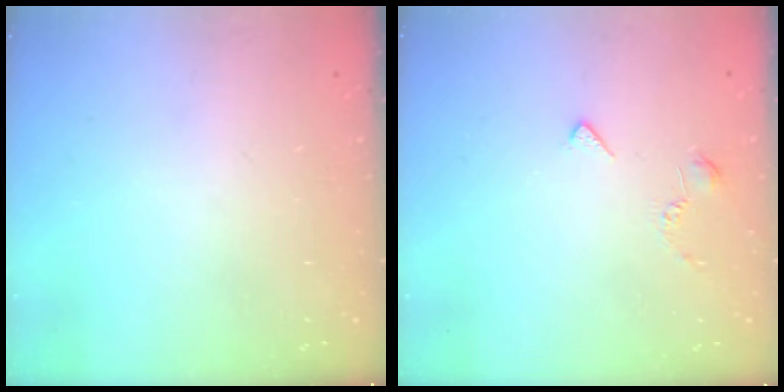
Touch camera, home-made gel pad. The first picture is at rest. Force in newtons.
{"total": 3.0, "press": 2.9, "slide": 0.7}